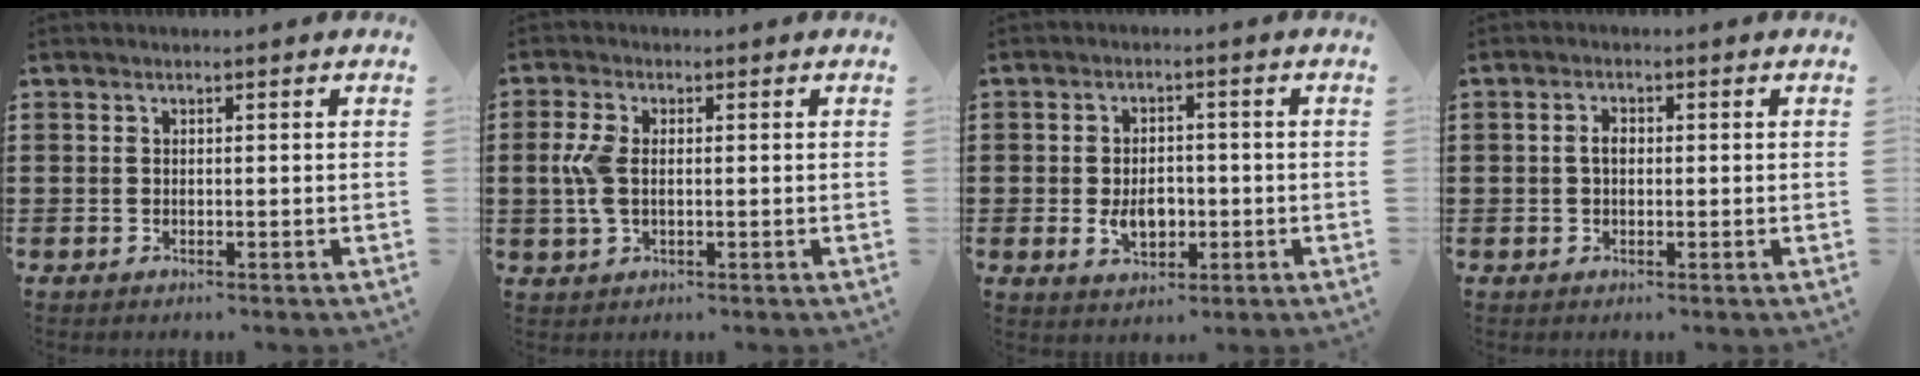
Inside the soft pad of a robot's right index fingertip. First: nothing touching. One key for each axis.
{"total": 5.0, "fx": 0.1, "fy": 2.8, "fz": 4.2, "tx": -0.120, "ty": -0.005, "tz": -0.009}
{"total": 4.6, "fx": -0.9, "fy": 3.0, "fz": 3.4, "tx": -0.057, "ty": 0.003, "tz": -0.017}
{"total": 2.0, "fx": 0.0, "fy": 1.2, "fz": 1.6, "tx": -0.033, "ty": 0.006, "tz": -0.001}